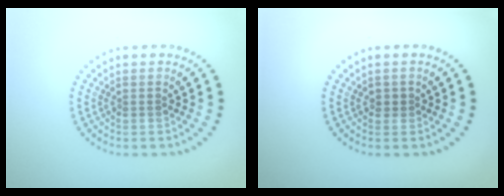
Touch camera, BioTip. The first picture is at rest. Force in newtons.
{"total": 0.9, "press": 0.9, "slide": 0.4}